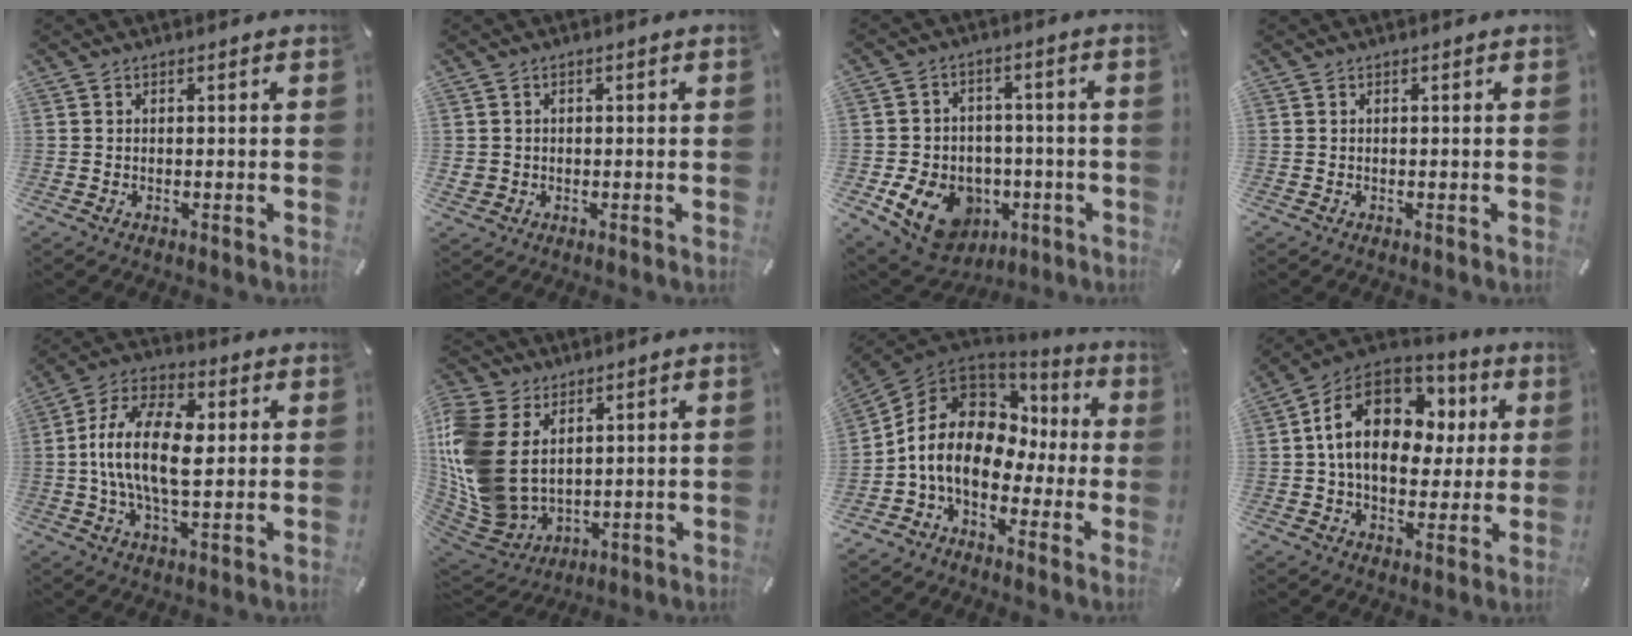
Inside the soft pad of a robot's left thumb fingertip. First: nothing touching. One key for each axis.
{"total": 2.2, "fx": -0.1, "fy": 2.2, "fz": 0.4, "tx": -0.008, "ty": 0.004, "tz": -0.004}
{"total": 13.8, "fx": -4.6, "fy": 11.0, "fz": 7.1, "tx": -0.125, "ty": 0.025, "tz": -0.070}
{"total": 0.0}
{"total": 15.3, "fx": 0.9, "fy": 7.8, "fz": 13.1, "tx": -0.269, "ty": 0.003, "tz": 0.010}
{"total": 16.2, "fx": 2.9, "fy": 13.2, "fz": 9.0, "tx": -0.246, "ty": -0.025, "tz": 0.056}
{"total": 13.4, "fx": -1.4, "fy": 10.6, "fz": 8.0, "tx": -0.185, "ty": 0.004, "tz": -0.033}
{"total": 19.1, "fx": 4.3, "fy": 13.8, "fz": 12.4, "tx": -0.228, "ty": -0.003, "tz": 0.076}